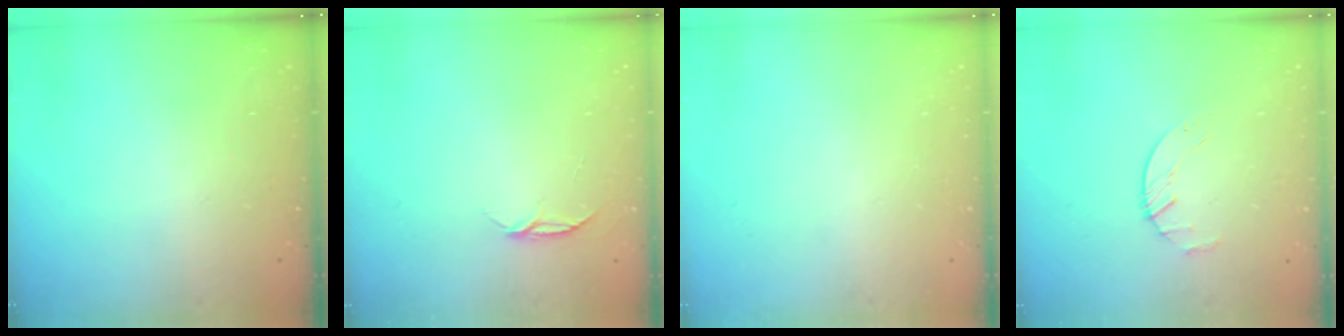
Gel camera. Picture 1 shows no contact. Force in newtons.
{"total": 4.4, "press": 4.4, "slide": 0.4}
{"total": 0.0}
{"total": 2.2, "press": 2.2, "slide": 0.4}